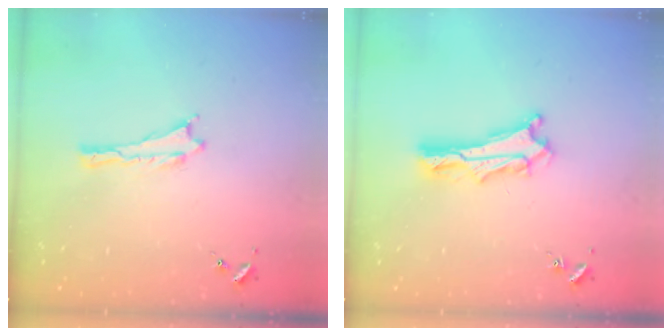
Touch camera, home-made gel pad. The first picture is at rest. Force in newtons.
{"total": 5.2, "press": 5.2, "slide": 0.6}